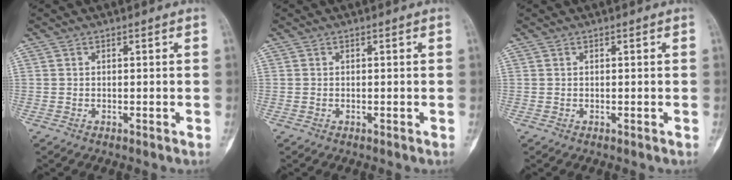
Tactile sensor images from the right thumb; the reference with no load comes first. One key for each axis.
{"total": 0.0}
{"total": 0.0}